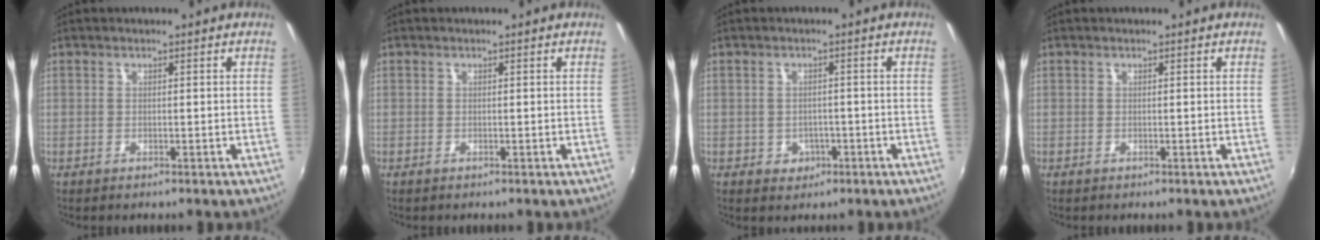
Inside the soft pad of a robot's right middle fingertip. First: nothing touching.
{"total": 0.0}
{"total": 3.4, "force": [-1.2, 3.0, 0.9], "torque": [-0.023, 0.002, -0.010]}
{"total": 0.0}